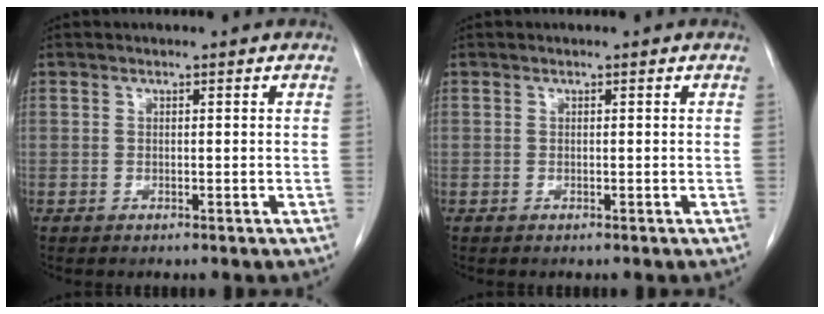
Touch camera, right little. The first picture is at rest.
{"total": 0.0}